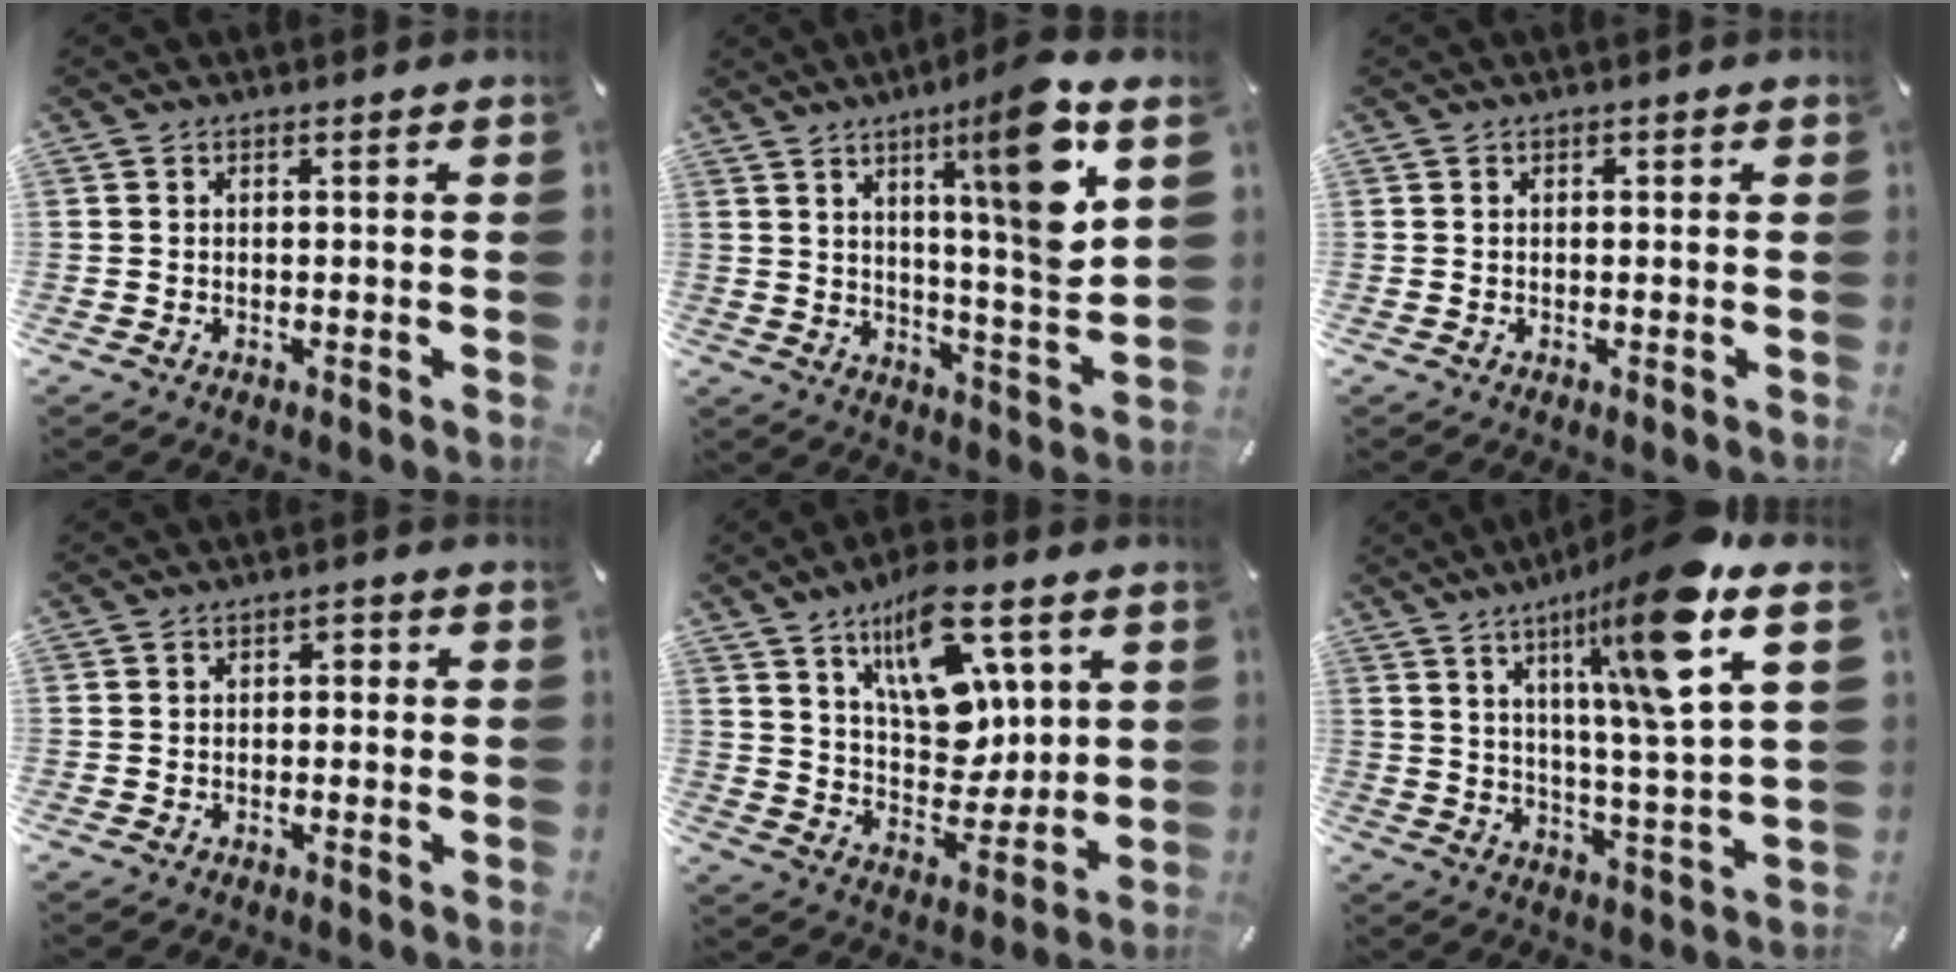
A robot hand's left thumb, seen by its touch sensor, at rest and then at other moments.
{"total": 16.7, "force": [7.4, 2.5, 14.8], "torque": [-0.217, -0.043, 0.102]}
{"total": 0.6, "force": [0.1, 0.4, 0.5], "torque": [-0.001, -0.002, 0.000]}
{"total": 1.5, "force": [-0.8, 0.9, 0.8], "torque": [-0.017, 0.009, -0.020]}
{"total": 16.9, "force": [8.5, 9.5, 11.1], "torque": [-0.168, -0.042, 0.149]}
{"total": 17.8, "force": [9.6, 1.6, 14.9], "torque": [-0.238, -0.044, 0.133]}